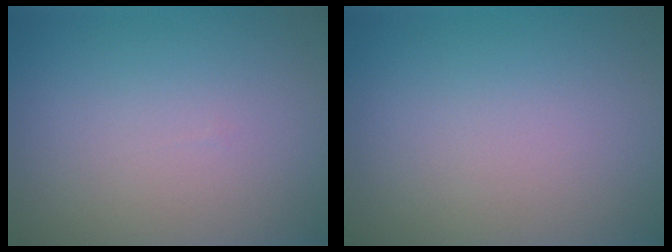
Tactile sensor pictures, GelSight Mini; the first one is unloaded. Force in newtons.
{"total": 0.0}